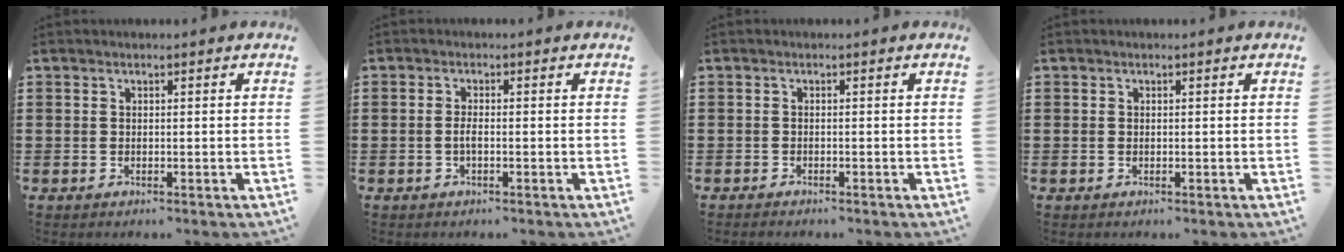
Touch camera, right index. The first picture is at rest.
{"total": 1.6, "force": [-0.4, 0.3, 1.5], "torque": [-0.037, -0.004, -0.011]}
{"total": 0.6, "force": [-0.6, 0.1, 0.0], "torque": [-0.001, 0.001, -0.013]}
{"total": 0.0}